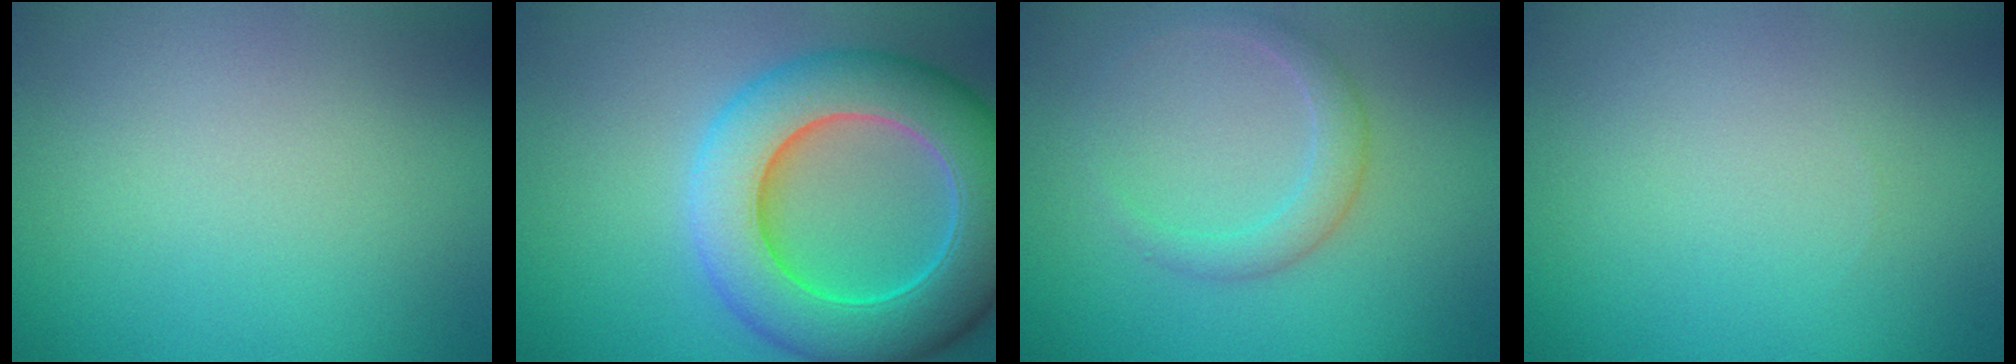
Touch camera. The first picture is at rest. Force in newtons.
{"total": 10.6, "press": 10.6, "slide": 0.5}
{"total": 2.1, "press": 2.1, "slide": 0.1}
{"total": 0.0}